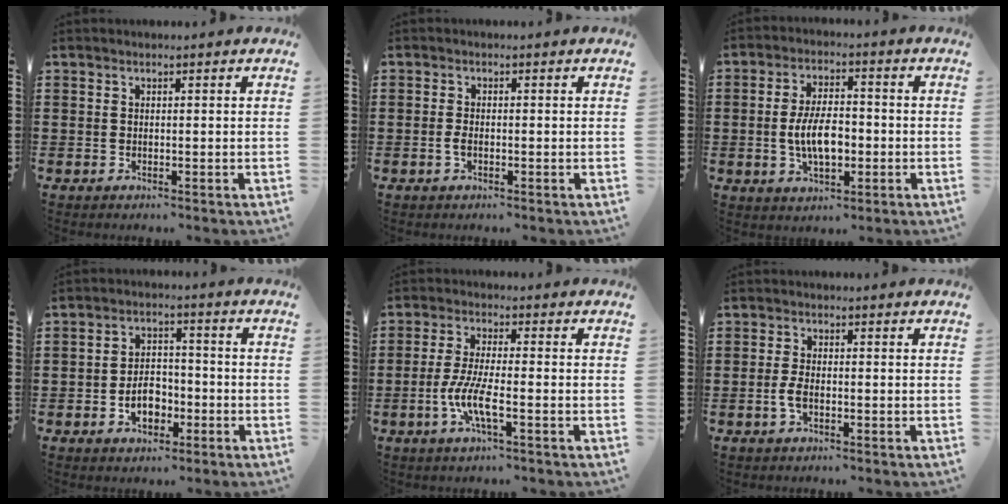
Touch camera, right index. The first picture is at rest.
{"total": 1.5, "force": [-0.5, 0.3, 1.4], "torque": [-0.036, -0.007, -0.010]}
{"total": 7.3, "force": [-1.1, 3.6, 6.3], "torque": [-0.123, 0.000, -0.027]}
{"total": 5.3, "force": [-2.0, 3.4, 3.5], "torque": [-0.049, 0.000, -0.037]}
{"total": 6.5, "force": [-2.4, 1.1, 6.0], "torque": [-0.135, -0.014, -0.052]}
{"total": 2.7, "force": [-0.8, 0.9, 2.5], "torque": [-0.062, -0.008, -0.018]}